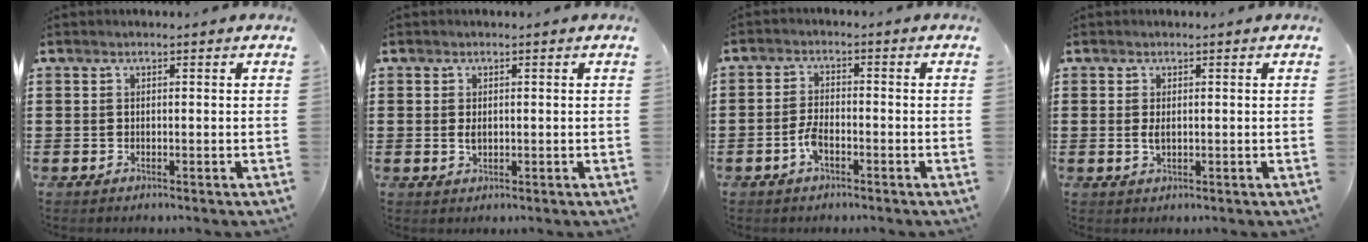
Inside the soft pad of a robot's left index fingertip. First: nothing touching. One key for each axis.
{"total": 1.5, "fx": 0.1, "fy": 0.8, "fz": 1.3, "tx": -0.026, "ty": 0.003, "tz": 0.001}
{"total": 3.6, "fx": -1.7, "fy": 1.5, "fz": 2.8, "tx": -0.069, "ty": -0.002, "tz": -0.037}
{"total": 1.8, "fx": 0.1, "fy": 0.8, "fz": 1.6, "tx": -0.032, "ty": 0.001, "tz": 0.001}